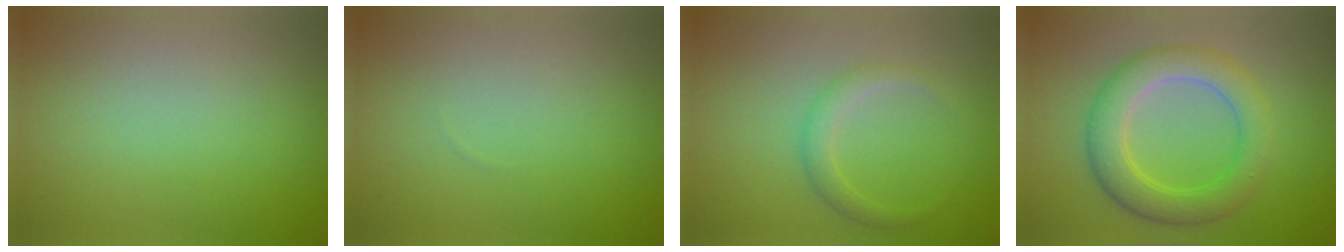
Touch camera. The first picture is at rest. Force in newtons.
{"total": 0.0}
{"total": 1.8, "press": 1.8, "slide": 0.1}
{"total": 5.5, "press": 5.5, "slide": 0.2}